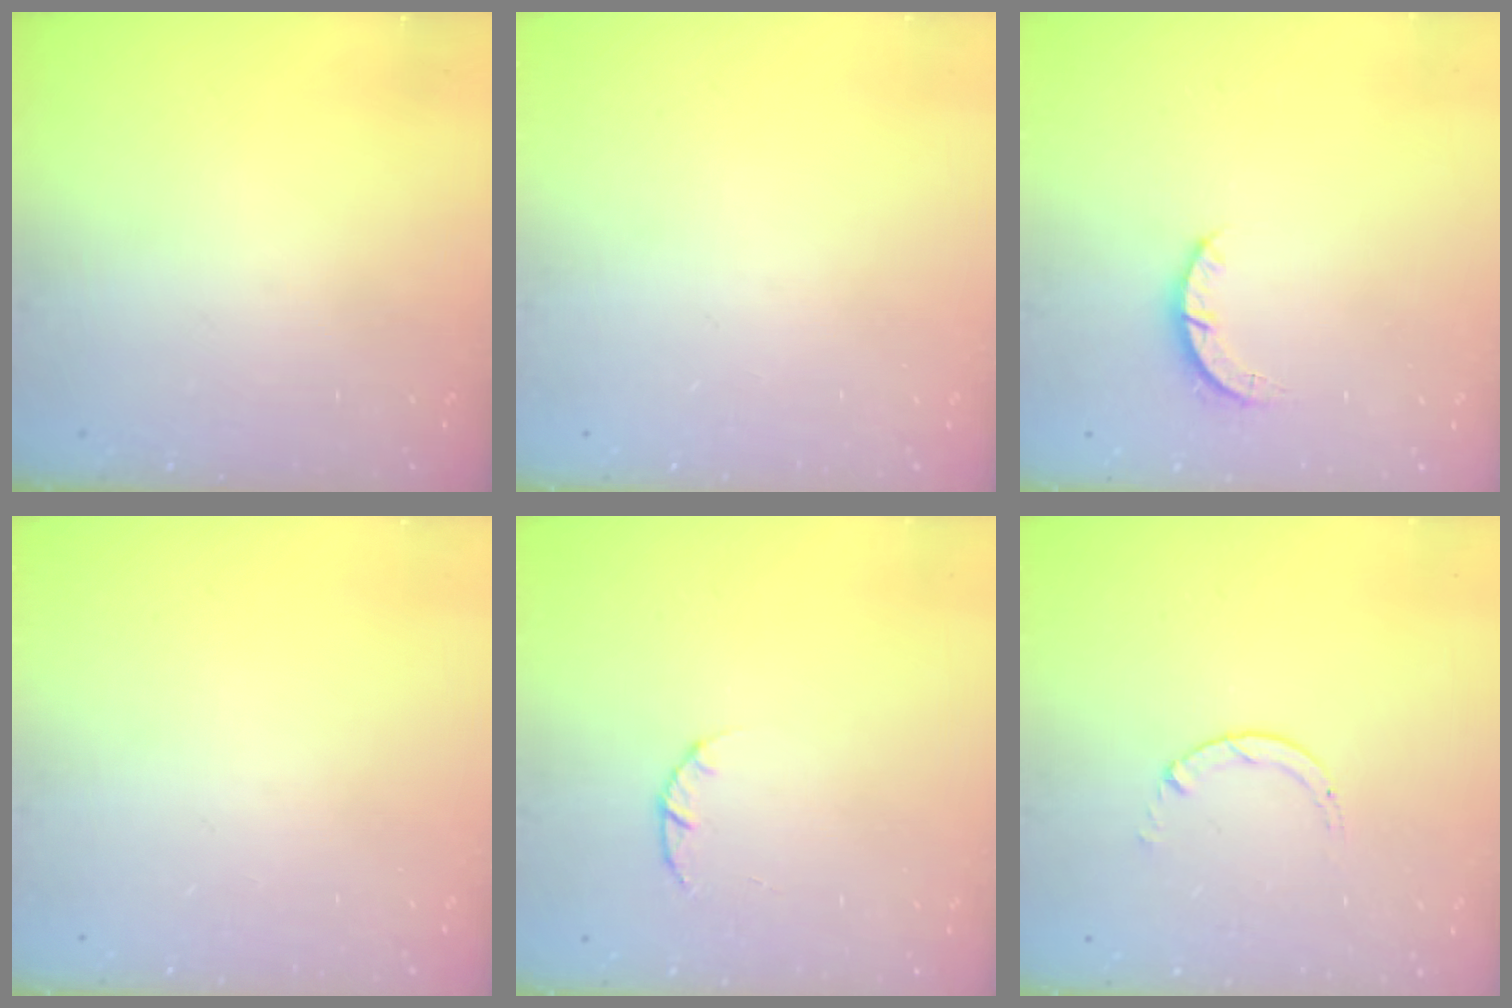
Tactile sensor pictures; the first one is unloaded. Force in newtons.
{"total": 0.0}
{"total": 2.7, "press": 2.7, "slide": 0.4}
{"total": 0.0}
{"total": 1.4, "press": 1.3, "slide": 0.3}
{"total": 0.6, "press": 0.5, "slide": 0.1}